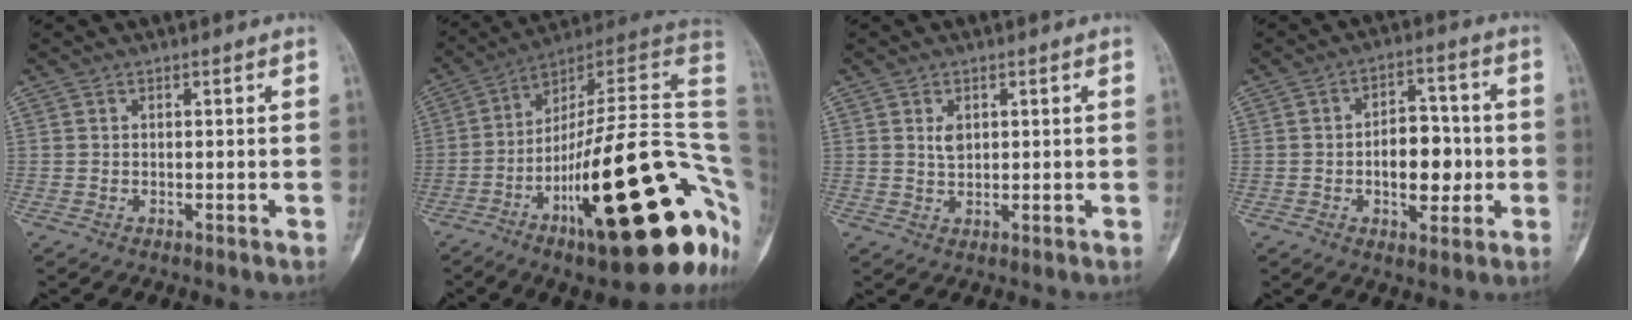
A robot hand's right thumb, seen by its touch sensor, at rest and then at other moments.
{"total": 33.0, "force": [-8.7, 8.7, 30.7], "torque": [-0.355, 0.063, -0.130]}
{"total": 2.5, "force": [0.8, 1.7, 1.7], "torque": [-0.023, -0.005, 0.017]}
{"total": 10.3, "force": [-1.2, 6.2, 8.2], "torque": [-0.087, 0.020, -0.018]}